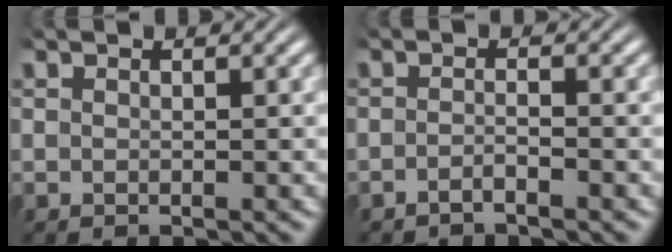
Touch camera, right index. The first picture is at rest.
{"total": 1.5, "force": [-1.4, 0.0, 0.5], "torque": [-0.011, -0.003, -0.027]}